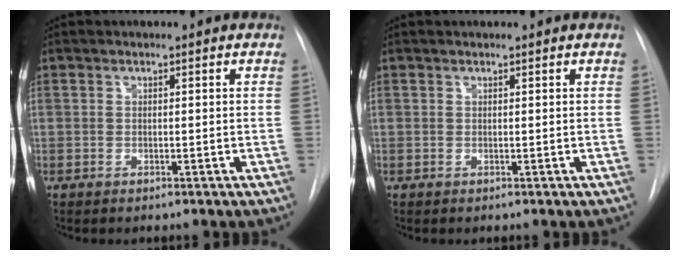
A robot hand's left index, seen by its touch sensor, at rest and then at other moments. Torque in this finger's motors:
{"motor_torque": [-0.15, 0.15, -0.03, 0.00]}